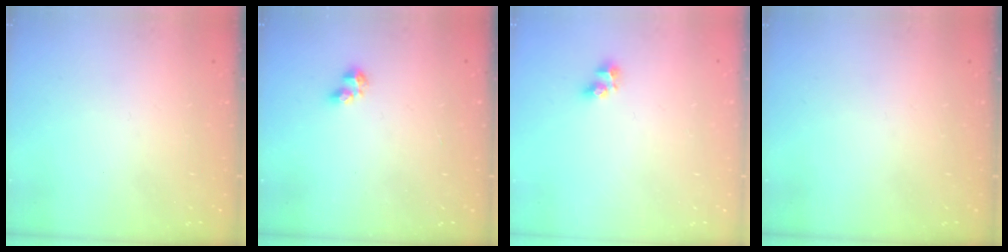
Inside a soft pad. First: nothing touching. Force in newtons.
{"total": 2.3, "press": 2.2, "slide": 0.6}
{"total": 5.0, "press": 5.0, "slide": 0.4}
{"total": 0.0}